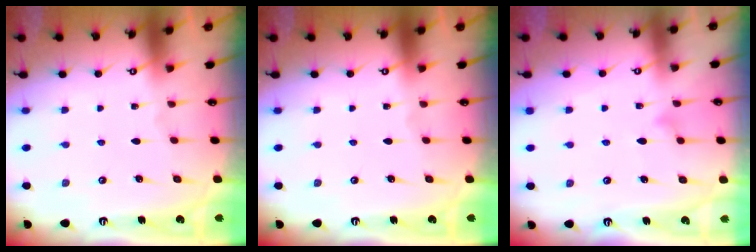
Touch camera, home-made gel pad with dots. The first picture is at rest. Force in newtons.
{"total": 0.0}
{"total": 9.8, "press": 9.8, "slide": 0.4}